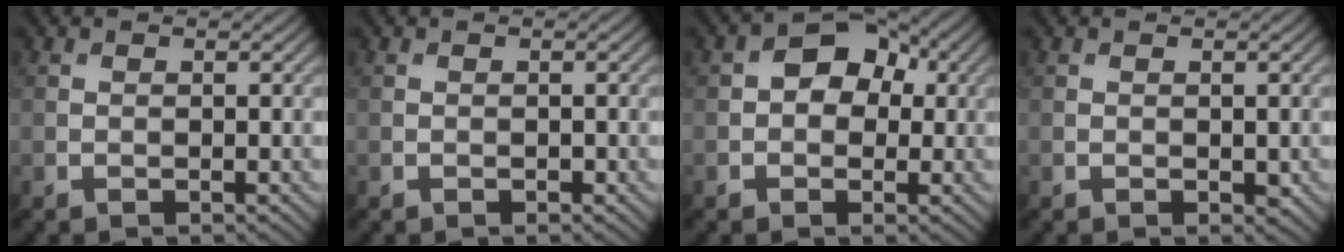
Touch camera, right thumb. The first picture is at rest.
{"total": 0.0}
{"total": 5.4, "force": [0.8, 3.9, 3.6], "torque": [-0.046, 0.008, -0.001]}
{"total": 0.7, "force": [0.0, 0.5, 0.5], "torque": [-0.007, -0.006, 0.002]}